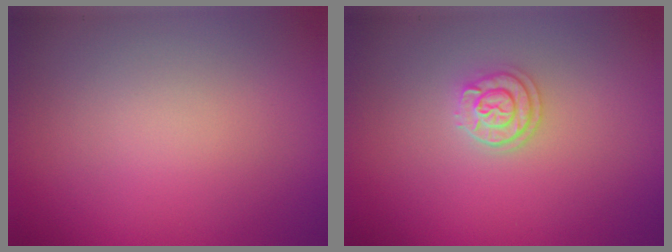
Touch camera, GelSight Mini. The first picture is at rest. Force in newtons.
{"total": 2.1, "press": 2.0, "slide": 0.6}